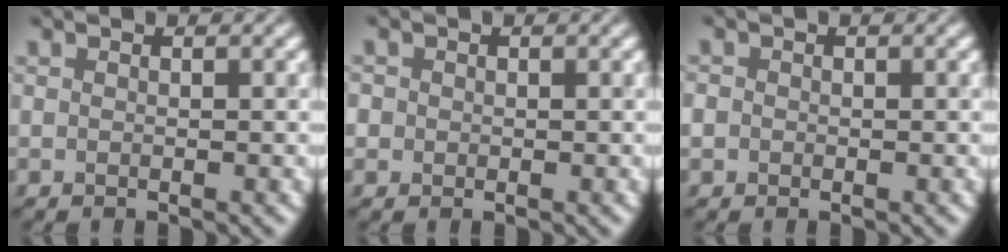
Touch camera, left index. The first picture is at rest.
{"total": 1.1, "force": [0.1, 1.1, 0.2], "torque": [0.005, -0.001, -0.003]}
{"total": 1.4, "force": [-0.1, 1.4, 0.4], "torque": [-0.002, -0.001, -0.004]}